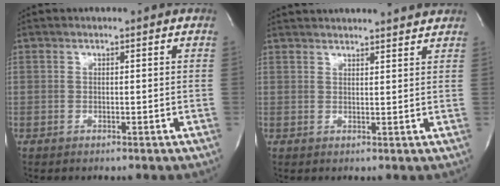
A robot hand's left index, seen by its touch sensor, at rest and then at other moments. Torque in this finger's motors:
{"motor_torque": [-0.16, 0.00, 0.35, 0.07]}